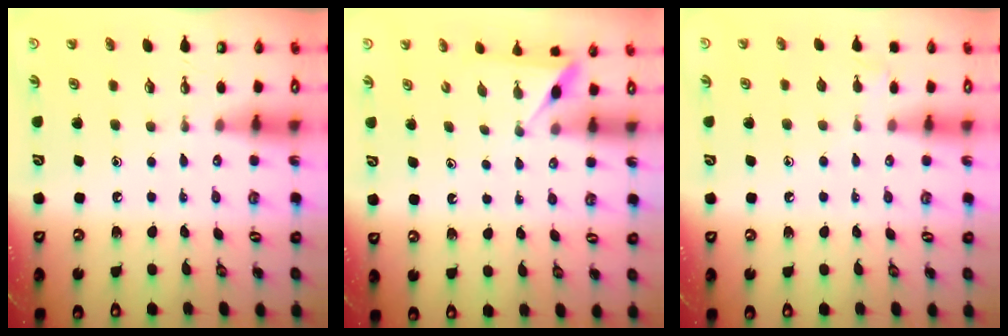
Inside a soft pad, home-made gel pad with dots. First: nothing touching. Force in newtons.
{"total": 2.5, "press": 2.5, "slide": 0.2}
{"total": 4.3, "press": 4.2, "slide": 0.6}